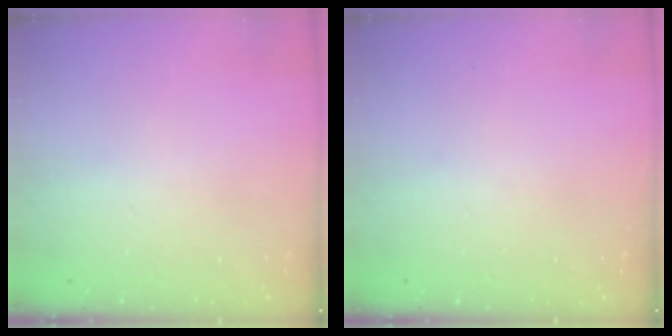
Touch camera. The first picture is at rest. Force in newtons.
{"total": 0.0}